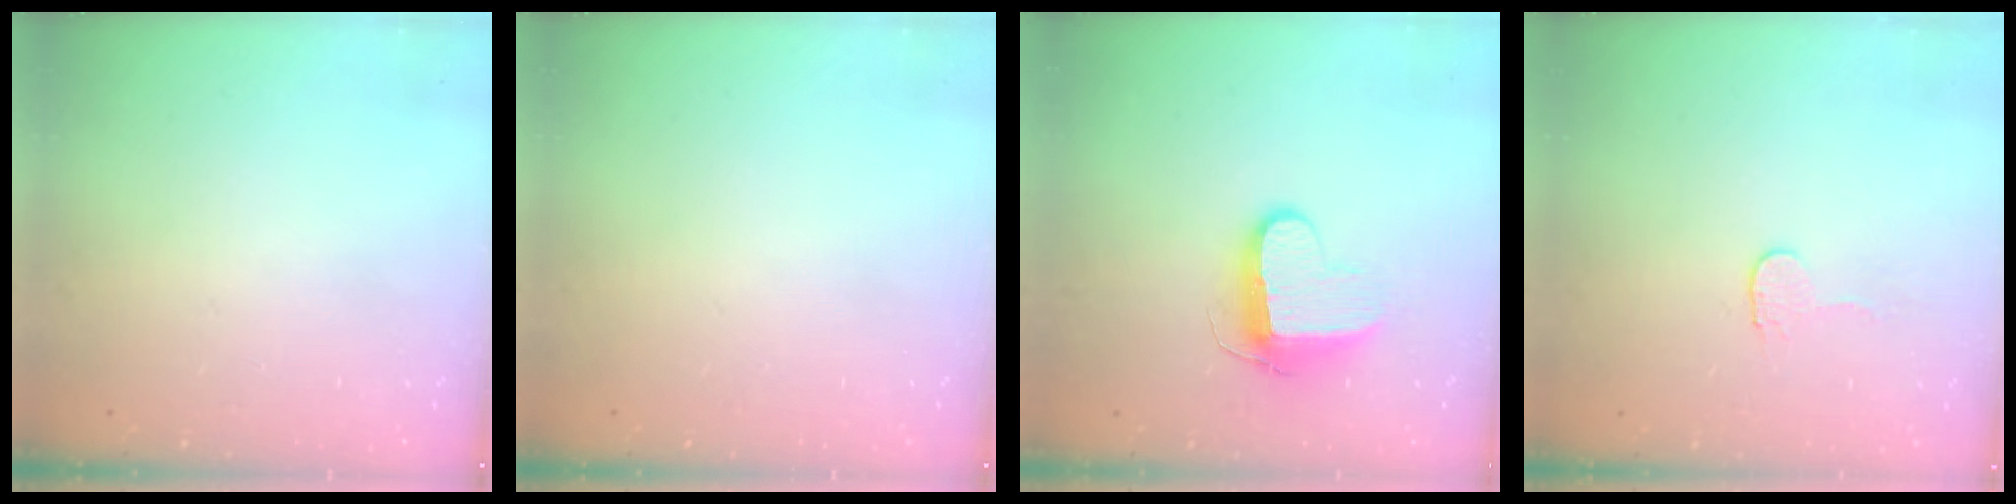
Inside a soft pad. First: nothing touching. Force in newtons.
{"total": 0.0}
{"total": 10.0, "press": 10.0, "slide": 0.2}
{"total": 3.2, "press": 3.2, "slide": 0.3}